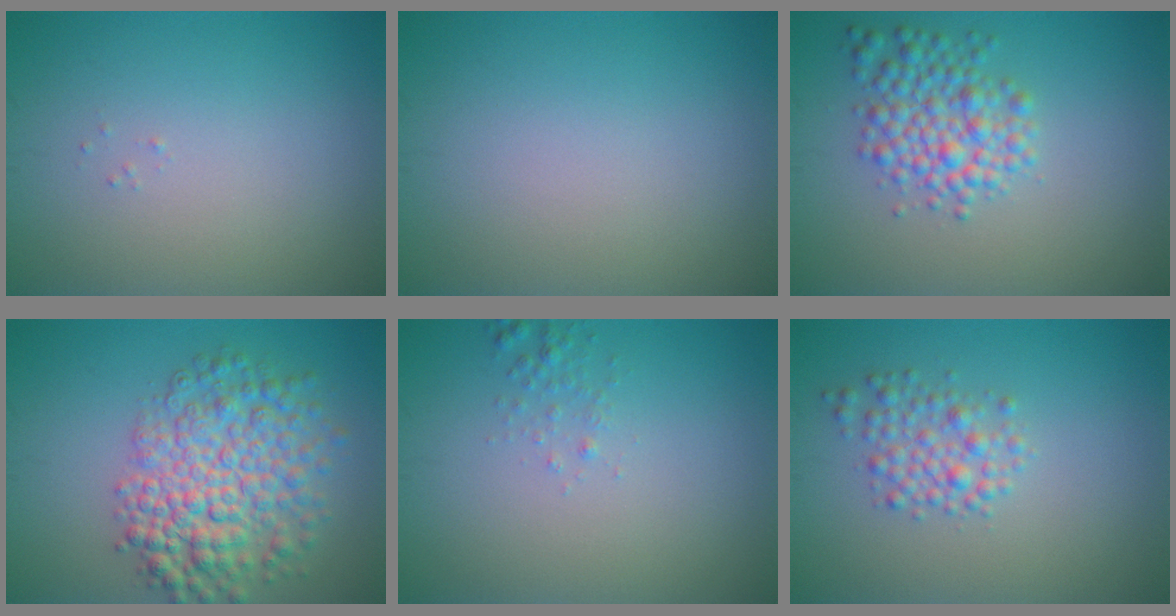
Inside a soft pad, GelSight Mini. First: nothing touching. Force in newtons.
{"total": 0.0}
{"total": 4.1, "press": 4.1, "slide": 0.1}
{"total": 7.4, "press": 7.4, "slide": 0.2}
{"total": 0.9, "press": 0.9, "slide": 0.1}
{"total": 2.6, "press": 2.6, "slide": 0.1}